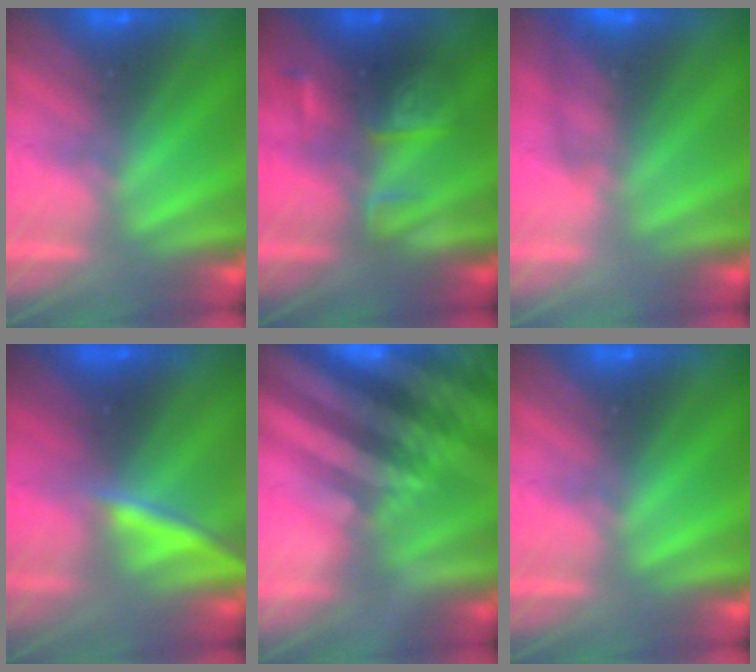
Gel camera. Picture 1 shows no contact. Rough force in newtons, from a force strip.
{"total": 2.6}
{"total": 4.5}
{"total": 2.2}
{"total": 9.4}
{"total": 0.0}